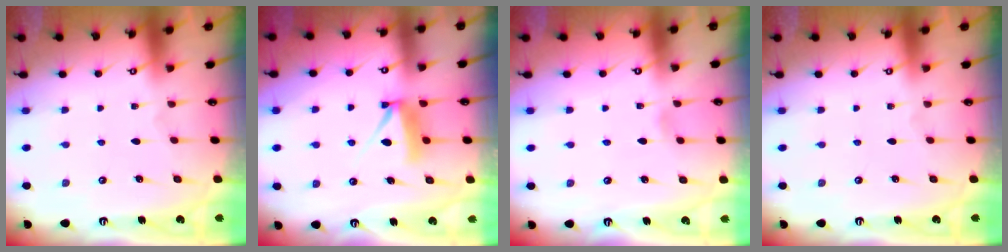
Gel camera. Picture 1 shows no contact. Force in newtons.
{"total": 7.9, "press": 7.8, "slide": 0.6}
{"total": 2.5, "press": 2.5, "slide": 0.2}
{"total": 0.0}